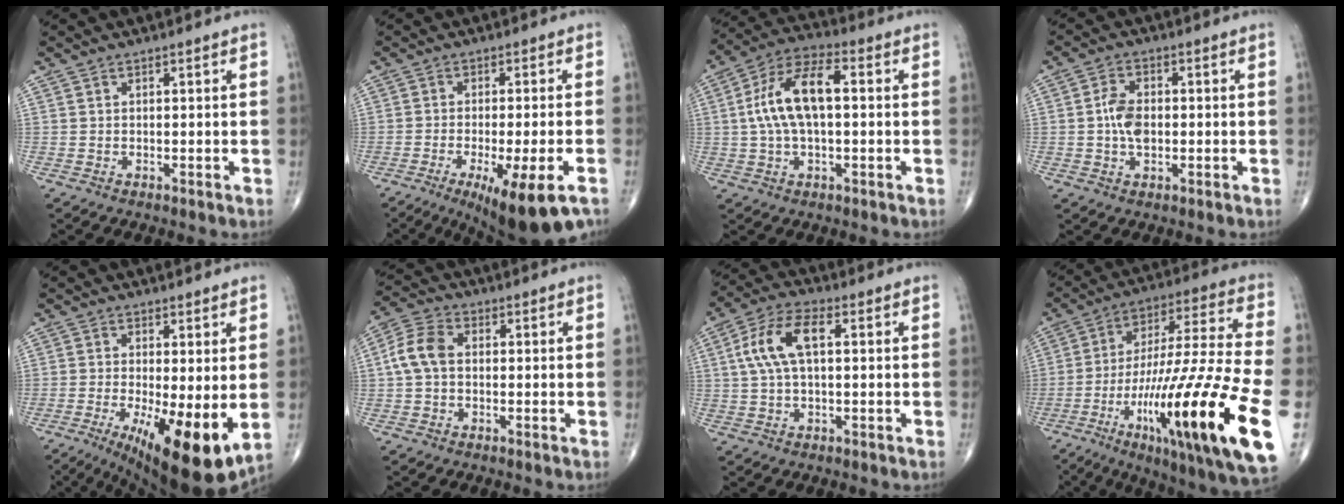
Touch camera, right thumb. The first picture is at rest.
{"total": 13.0, "force": [-7.4, 2.4, 10.4], "torque": [-0.136, -0.003, -0.111]}
{"total": 12.9, "force": [1.0, 6.1, 11.4], "torque": [-0.224, 0.033, 0.013]}
{"total": 5.5, "force": [-0.3, 3.4, 4.3], "torque": [-0.079, 0.008, -0.010]}
{"total": 14.9, "force": [-3.1, 4.4, 13.9], "torque": [-0.205, -0.026, -0.032]}
{"total": 6.8, "force": [0.3, 4.7, 5.0], "torque": [-0.104, 0.021, -0.003]}
{"total": 9.8, "force": [1.8, 4.6, 8.5], "torque": [-0.175, 0.026, 0.030]}
{"total": 32.3, "force": [-11.0, 5.8, 29.8], "torque": [-0.488, 0.027, -0.171]}